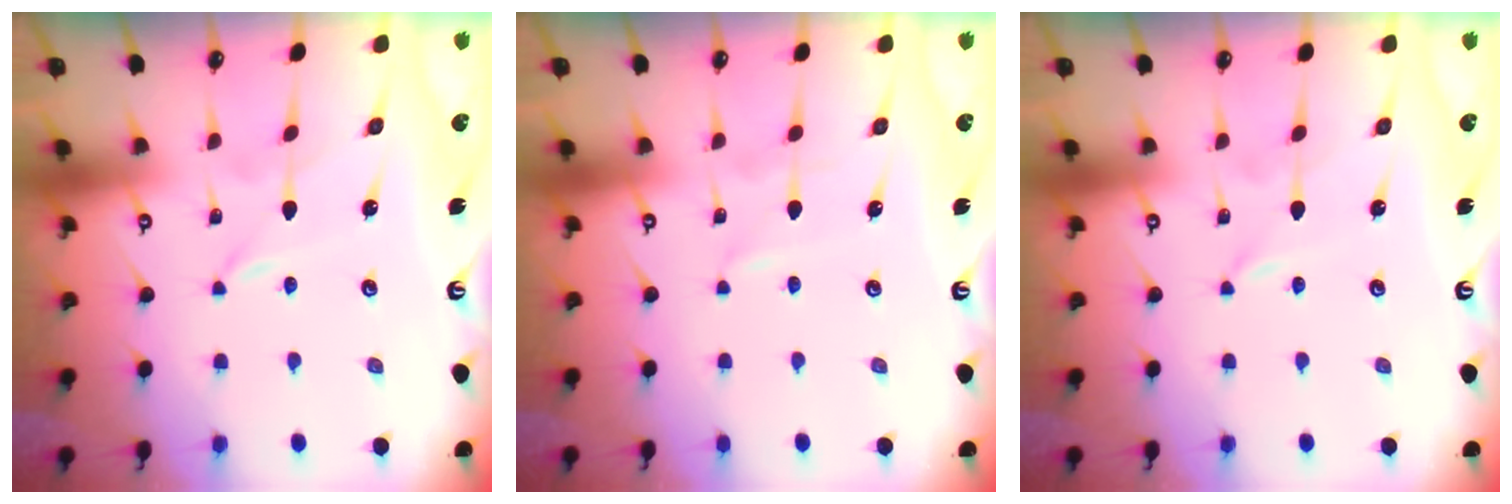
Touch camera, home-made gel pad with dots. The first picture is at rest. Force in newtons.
{"total": 0.0}
{"total": 0.0}